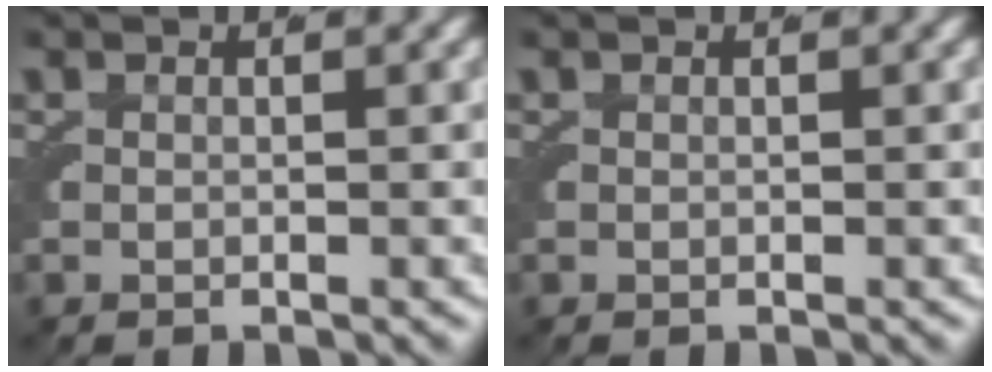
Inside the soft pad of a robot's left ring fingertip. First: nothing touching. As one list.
[{"total": 0.0}]